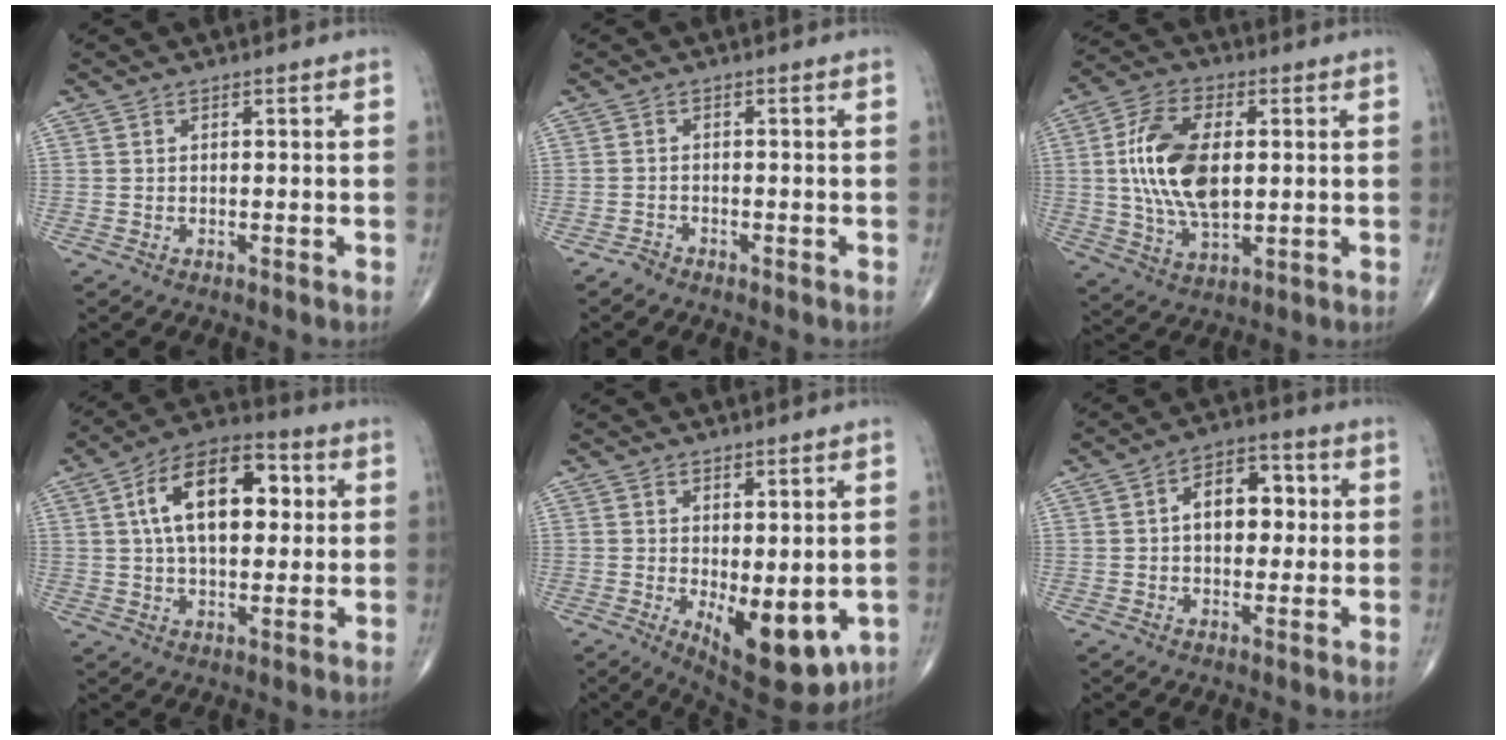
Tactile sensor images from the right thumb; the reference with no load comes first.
{"total": 1.3, "force": [-1.2, 0.5, 0.0], "torque": [-0.003, 0.001, -0.026]}
{"total": 15.6, "force": [1.4, 8.5, 13.0], "torque": [-0.246, 0.002, 0.028]}
{"total": 16.7, "force": [3.6, 9.2, 13.5], "torque": [-0.199, 0.017, 0.053]}
{"total": 13.1, "force": [-3.1, 5.8, 11.3], "torque": [-0.136, -0.021, -0.024]}
{"total": 9.3, "force": [1.2, 6.0, 7.1], "torque": [-0.075, 0.018, 0.013]}